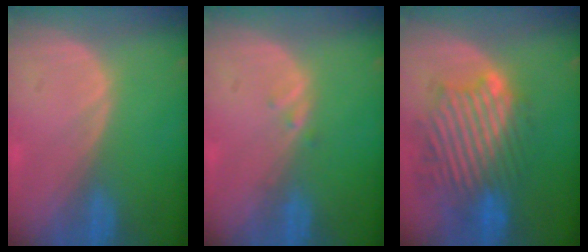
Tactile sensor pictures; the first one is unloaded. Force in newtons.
{"total": 0.8, "press": 0.8, "slide": 0.1}
{"total": 11.0, "press": 10.3, "slide": 3.9}